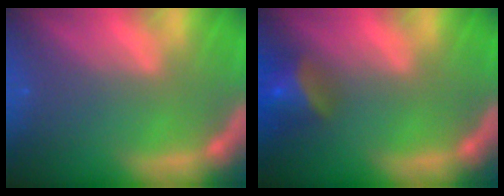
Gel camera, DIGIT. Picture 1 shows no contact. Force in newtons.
{"total": 4.5}